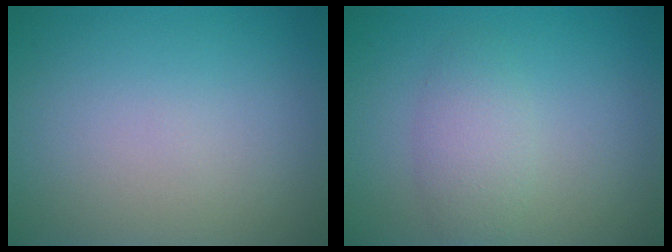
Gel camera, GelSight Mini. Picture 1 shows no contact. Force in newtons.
{"total": 2.6, "press": 2.6, "slide": 0.0}